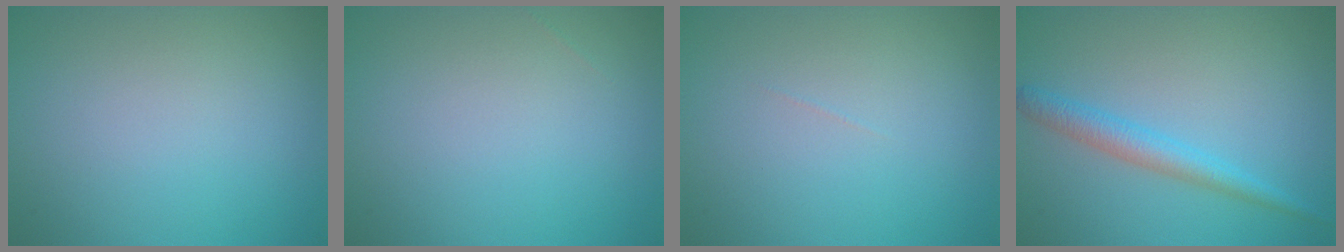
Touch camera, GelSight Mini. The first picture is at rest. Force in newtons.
{"total": 0.0}
{"total": 0.0}
{"total": 2.6, "press": 2.6, "slide": 0.2}